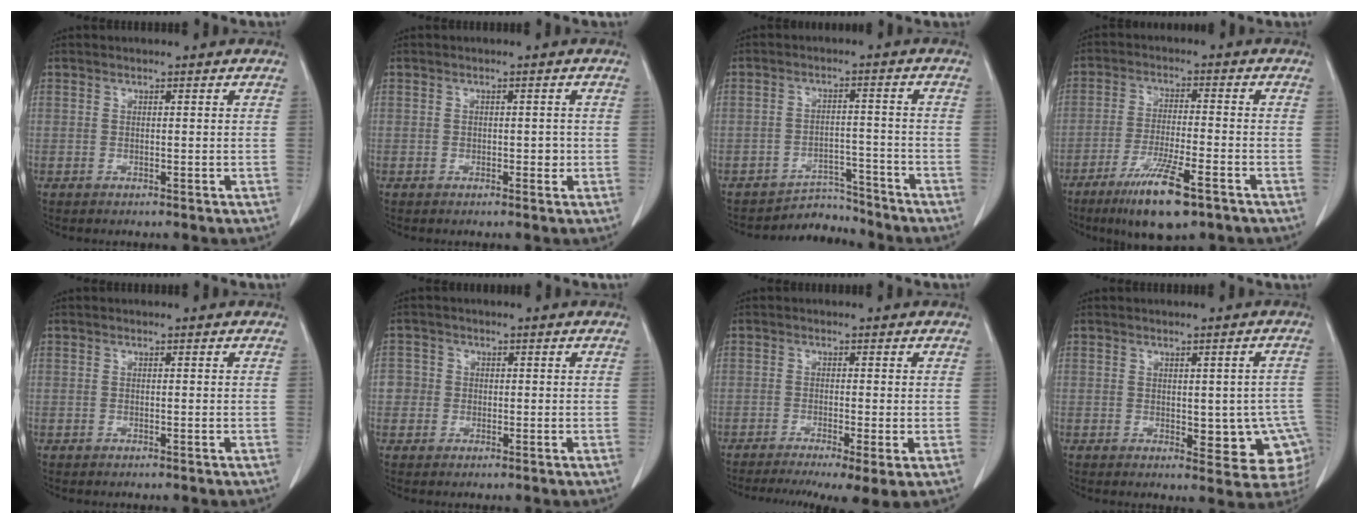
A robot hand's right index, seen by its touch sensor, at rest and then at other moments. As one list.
[{"total": 1.5, "force": [-0.2, 1.0, 1.1], "torque": [-0.013, 0.001, -0.001]}, {"total": 4.9, "force": [-4.5, 1.0, -1.5], "torque": [0.032, 0.023, -0.070]}, {"total": 10.3, "force": [-6.2, 1.4, 8.0], "torque": [-0.147, -0.022, -0.104]}, {"total": 0.0}, {"total": 2.7, "force": [-0.2, 2.7, 0.2], "torque": [0.012, 0.010, -0.007]}, {"total": 9.0, "force": [-5.9, 1.3, 6.7], "torque": [-0.097, -0.012, -0.095]}, {"total": 9.8, "force": [-1.7, 4.5, 8.6], "torque": [-0.083, 0.004, -0.010]}]